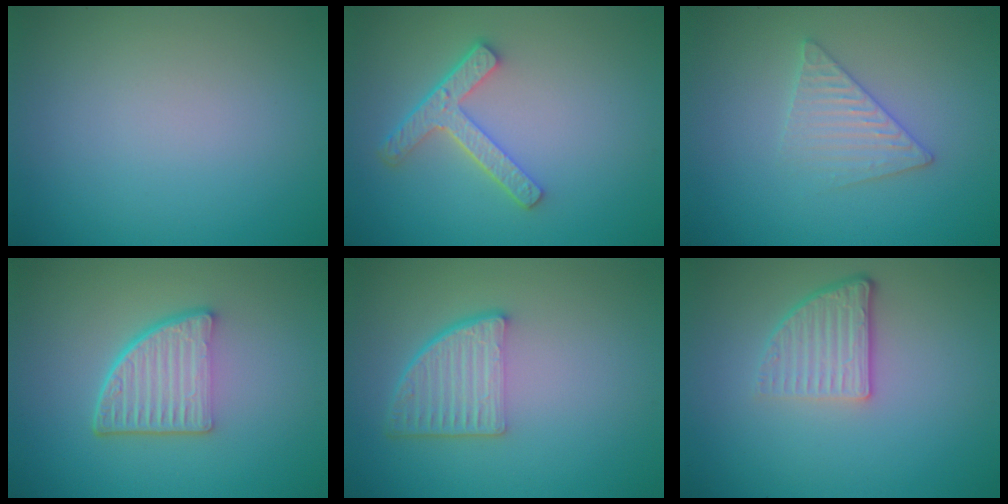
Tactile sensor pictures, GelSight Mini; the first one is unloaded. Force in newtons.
{"total": 3.9, "press": 3.0, "slide": 2.5}
{"total": 2.6, "press": 2.6, "slide": 0.3}
{"total": 5.5, "press": 3.7, "slide": 4.1}
{"total": 4.7, "press": 3.4, "slide": 3.2}
{"total": 3.8, "press": 2.6, "slide": 2.8}